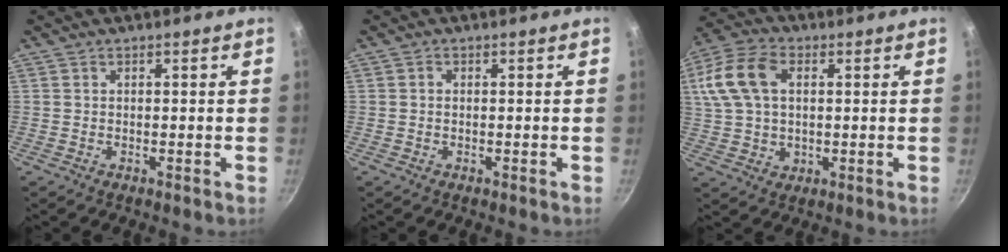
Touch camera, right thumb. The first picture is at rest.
{"total": 0.6, "force": [0.0, 0.5, 0.4], "torque": [-0.008, 0.003, -0.002]}
{"total": 14.0, "force": [3.2, 9.4, 10.0], "torque": [-0.194, 0.012, 0.053]}